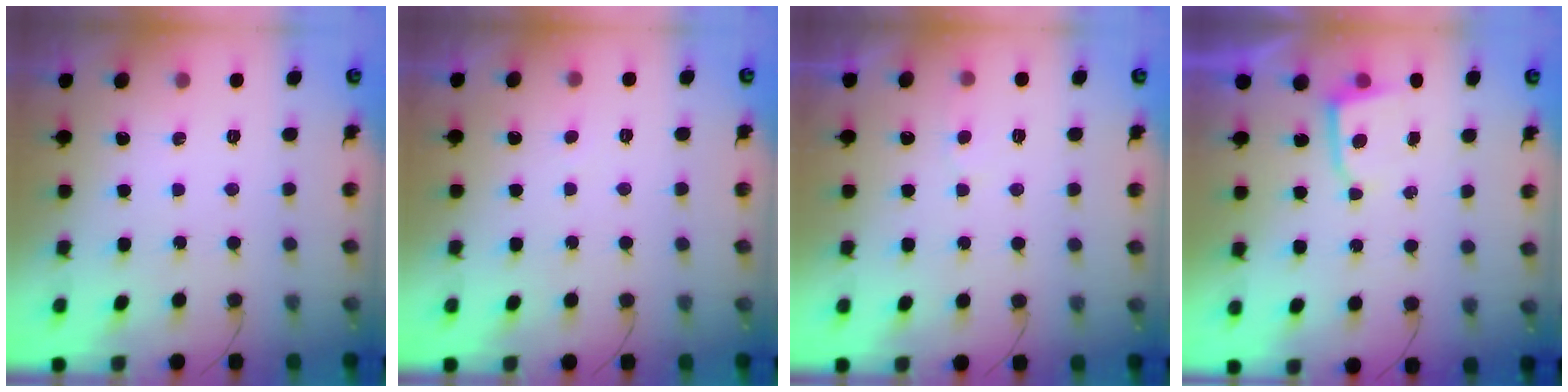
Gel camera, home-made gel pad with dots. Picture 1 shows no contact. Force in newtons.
{"total": 1.5, "press": 1.5, "slide": 0.2}
{"total": 2.9, "press": 2.8, "slide": 0.3}
{"total": 2.2, "press": 2.2, "slide": 0.3}